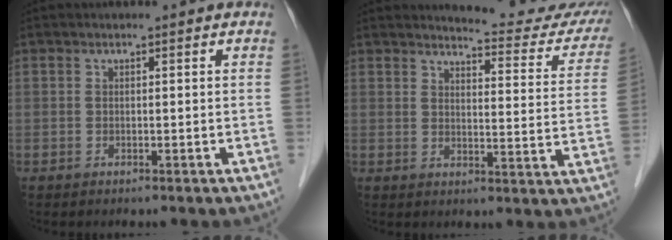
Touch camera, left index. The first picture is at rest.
{"total": 15.2, "force": [14.8, 1.5, 3.0], "torque": [-0.019, -0.078, 0.147]}